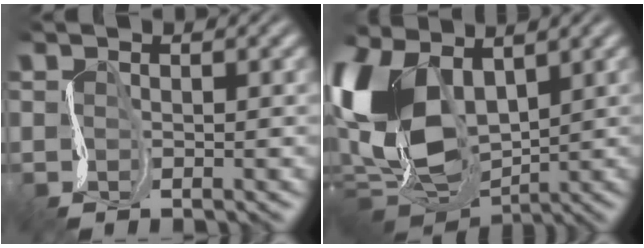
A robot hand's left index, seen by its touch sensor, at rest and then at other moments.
{"total": 12.5, "force": [1.9, 8.2, 9.3], "torque": [-0.244, -0.012, 0.031]}